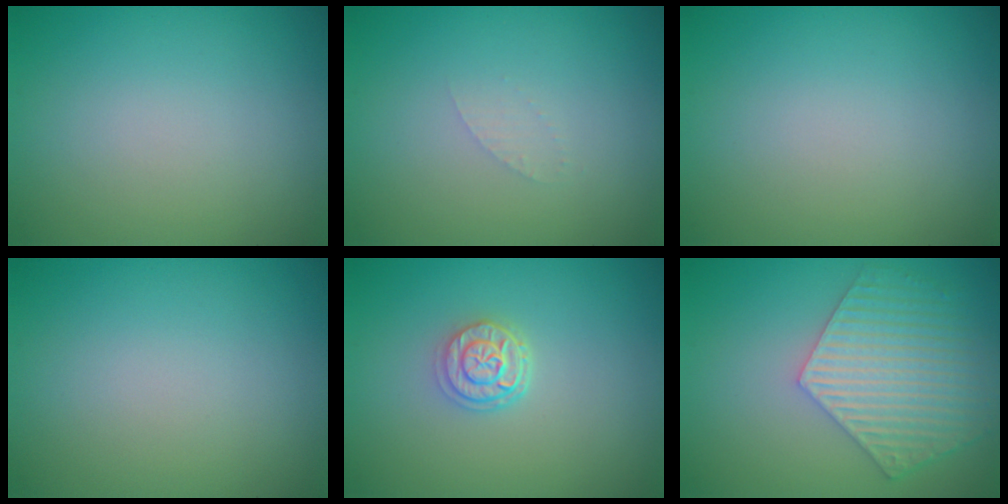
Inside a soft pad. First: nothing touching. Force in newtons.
{"total": 0.7, "press": 0.7, "slide": 0.1}
{"total": 0.0}
{"total": 0.0}
{"total": 2.6, "press": 2.2, "slide": 1.5}
{"total": 5.8, "press": 4.6, "slide": 3.6}